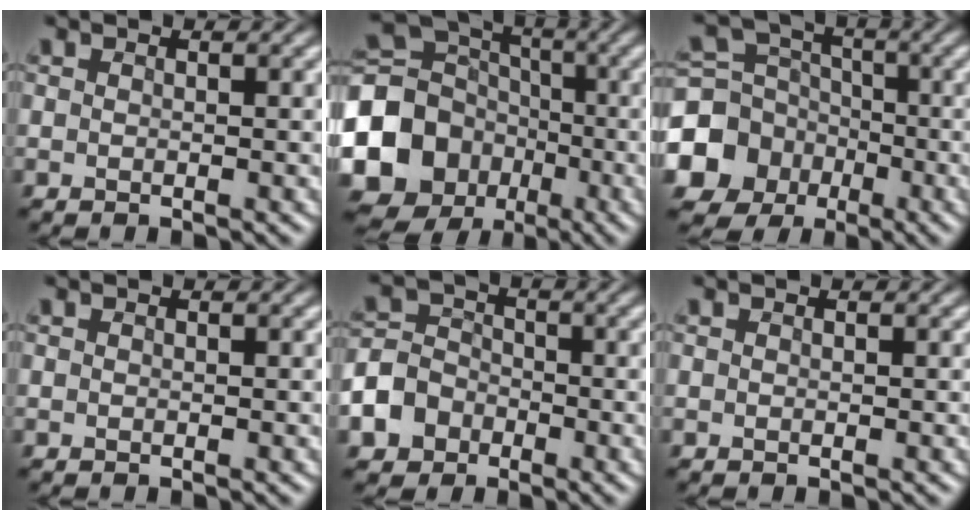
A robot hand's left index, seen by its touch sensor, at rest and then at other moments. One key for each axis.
{"total": 15.6, "fx": -4.7, "fy": 13.7, "fz": 5.7, "tx": -0.126, "ty": -0.029, "tz": -0.109}
{"total": 8.7, "fx": -3.4, "fy": 7.7, "fz": 2.5, "tx": -0.059, "ty": -0.009, "tz": -0.094}
{"total": 0.0}
{"total": 6.1, "fx": -3.1, "fy": 4.9, "fz": 1.8, "tx": -0.026, "ty": -0.010, "tz": -0.072}
{"total": 0.0}